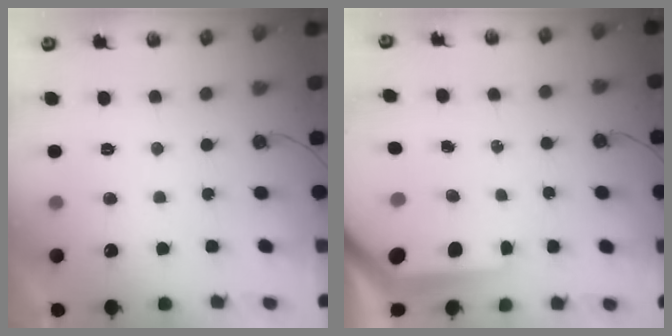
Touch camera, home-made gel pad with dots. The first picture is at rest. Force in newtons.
{"total": 8.7, "press": 8.7, "slide": 0.8}